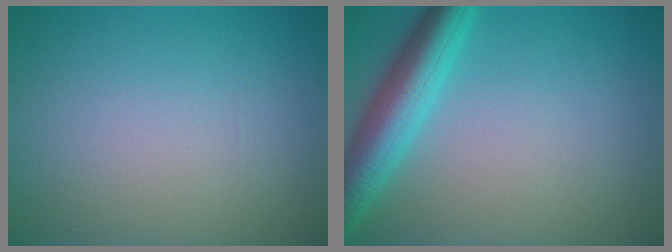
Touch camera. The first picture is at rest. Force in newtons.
{"total": 5.6, "press": 5.6, "slide": 0.2}